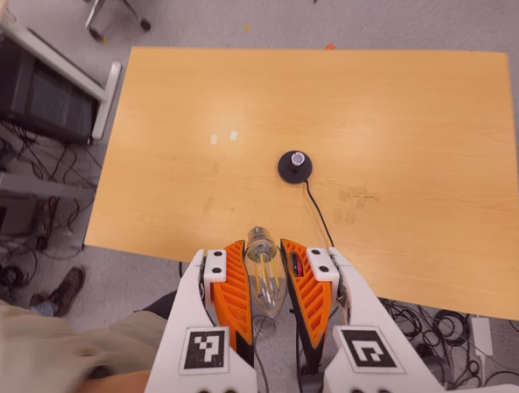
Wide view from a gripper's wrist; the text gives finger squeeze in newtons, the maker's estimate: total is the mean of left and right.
{"total": 20.6, "left": 22.3, "right": 19.0}